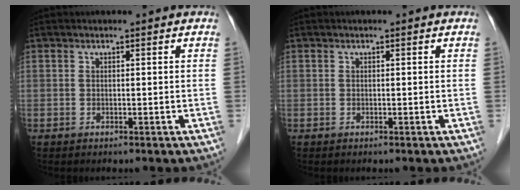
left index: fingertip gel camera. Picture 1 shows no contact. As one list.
[{"total": 0.0}]